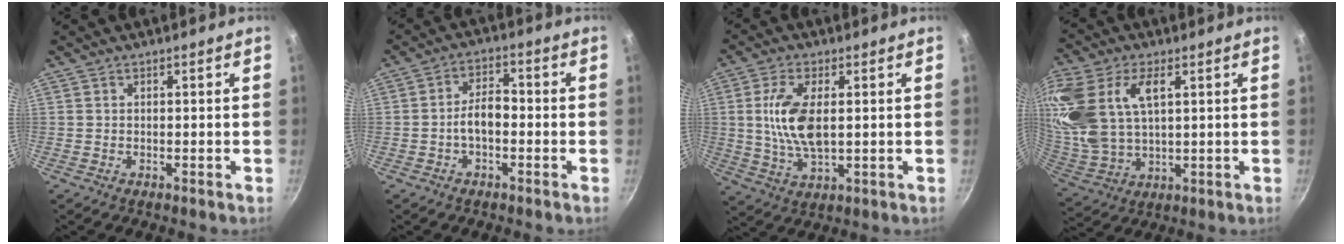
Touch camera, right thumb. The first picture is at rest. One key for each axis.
{"total": 5.4, "fx": -1.2, "fy": 3.0, "fz": 4.3, "tx": -0.069, "ty": 0.025, "tz": -0.028}
{"total": 10.5, "fx": 1.2, "fy": 4.8, "fz": 9.3, "tx": -0.192, "ty": -0.010, "tz": 0.028}
{"total": 22.4, "fx": 6.5, "fy": 12.9, "fz": 17.1, "tx": -0.415, "ty": 0.008, "tz": 0.129}